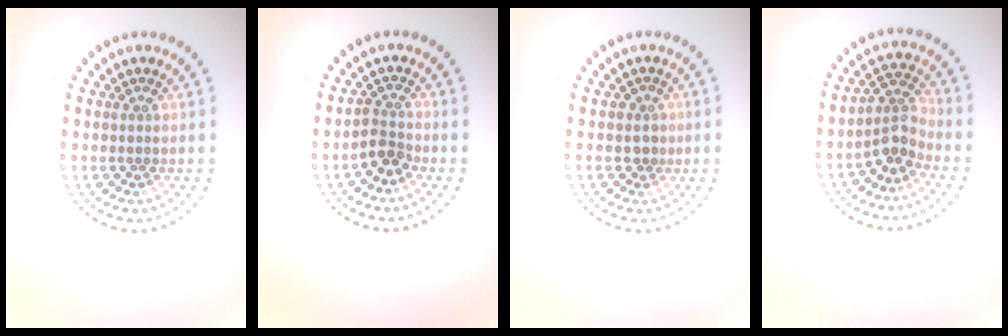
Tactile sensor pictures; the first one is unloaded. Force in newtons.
{"total": 2.2, "press": 1.7, "slide": 1.3}
{"total": 1.2, "press": 0.8, "slide": 0.9}
{"total": 2.9, "press": 2.3, "slide": 1.8}